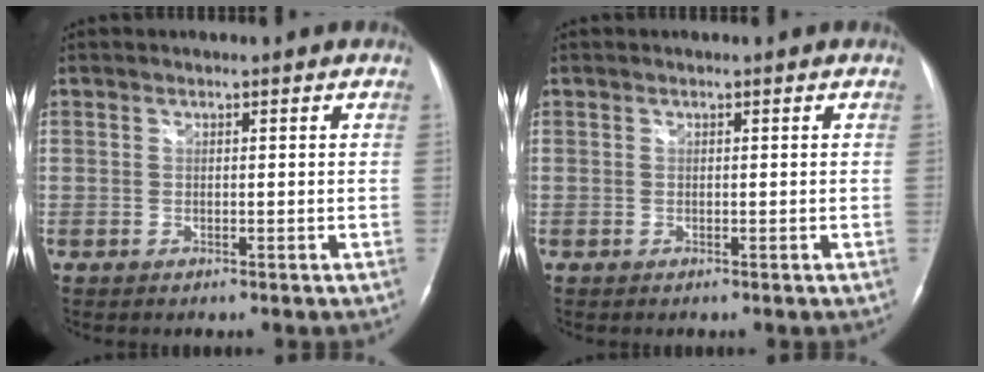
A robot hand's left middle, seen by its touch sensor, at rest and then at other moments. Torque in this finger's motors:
{"motor_torque": [0.00, 0.00, 0.00, 0.00]}